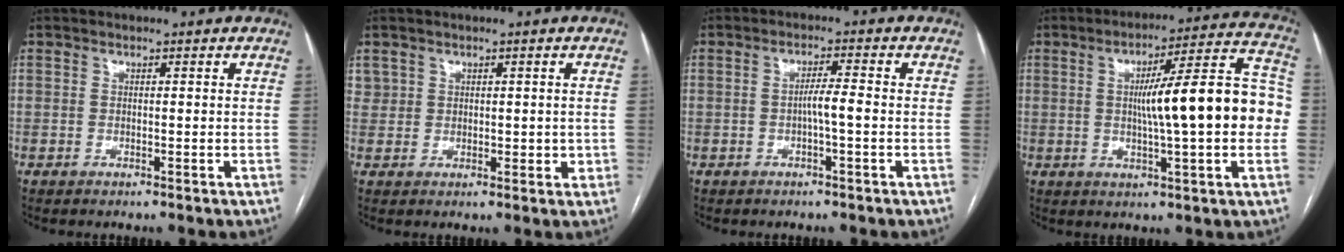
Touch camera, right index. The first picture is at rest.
{"total": 3.2, "force": [1.1, 2.8, 1.2], "torque": [-0.019, 0.008, 0.029]}
{"total": 2.9, "force": [-0.6, -0.1, 2.9], "torque": [-0.048, 0.002, -0.012]}
{"total": 17.1, "force": [0.0, 2.1, 16.9], "torque": [-0.234, 0.037, -0.002]}